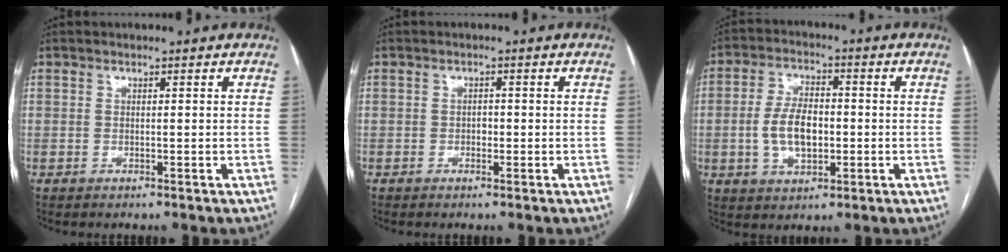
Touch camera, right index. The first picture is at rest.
{"total": 1.2, "force": [-0.3, 0.8, 0.8], "torque": [-0.011, 0.003, -0.006]}
{"total": 8.4, "force": [-1.0, 4.5, 7.1], "torque": [-0.143, 0.012, -0.014]}